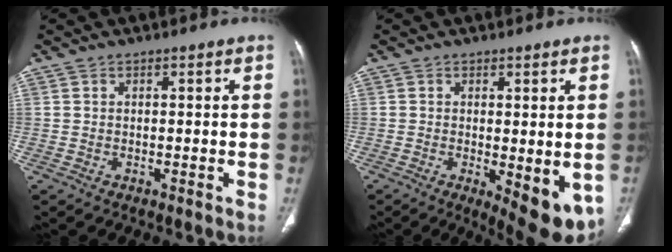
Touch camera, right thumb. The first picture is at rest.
{"total": 9.7, "force": [-2.5, 3.5, 8.8], "torque": [-0.107, -0.023, -0.025]}